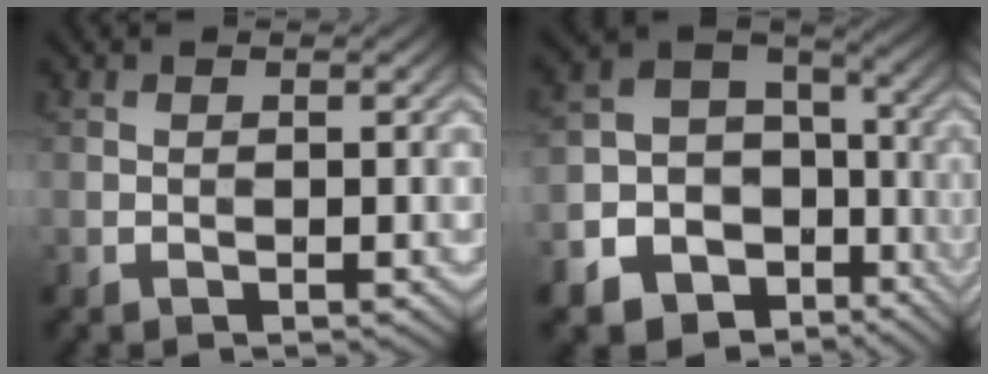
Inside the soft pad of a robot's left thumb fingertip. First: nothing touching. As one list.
[{"total": 14.5, "force": [-7.0, 10.9, 6.4], "torque": [-0.165, -0.038, -0.098]}]